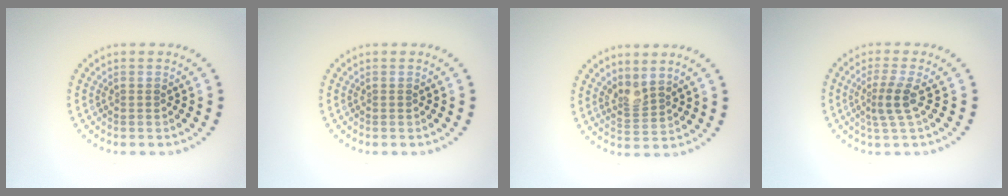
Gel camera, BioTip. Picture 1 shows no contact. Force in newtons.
{"total": 0.0}
{"total": 2.0, "press": 1.5, "slide": 1.4}
{"total": 2.4, "press": 1.7, "slide": 1.7}